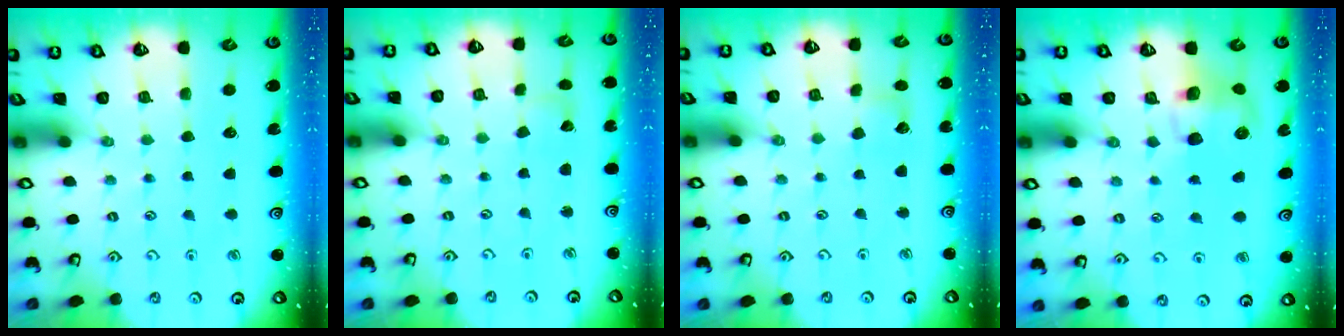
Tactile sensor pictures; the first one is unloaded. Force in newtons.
{"total": 2.9, "press": 2.9, "slide": 0.3}
{"total": 4.8, "press": 4.7, "slide": 0.7}
{"total": 8.8, "press": 8.7, "slide": 1.2}